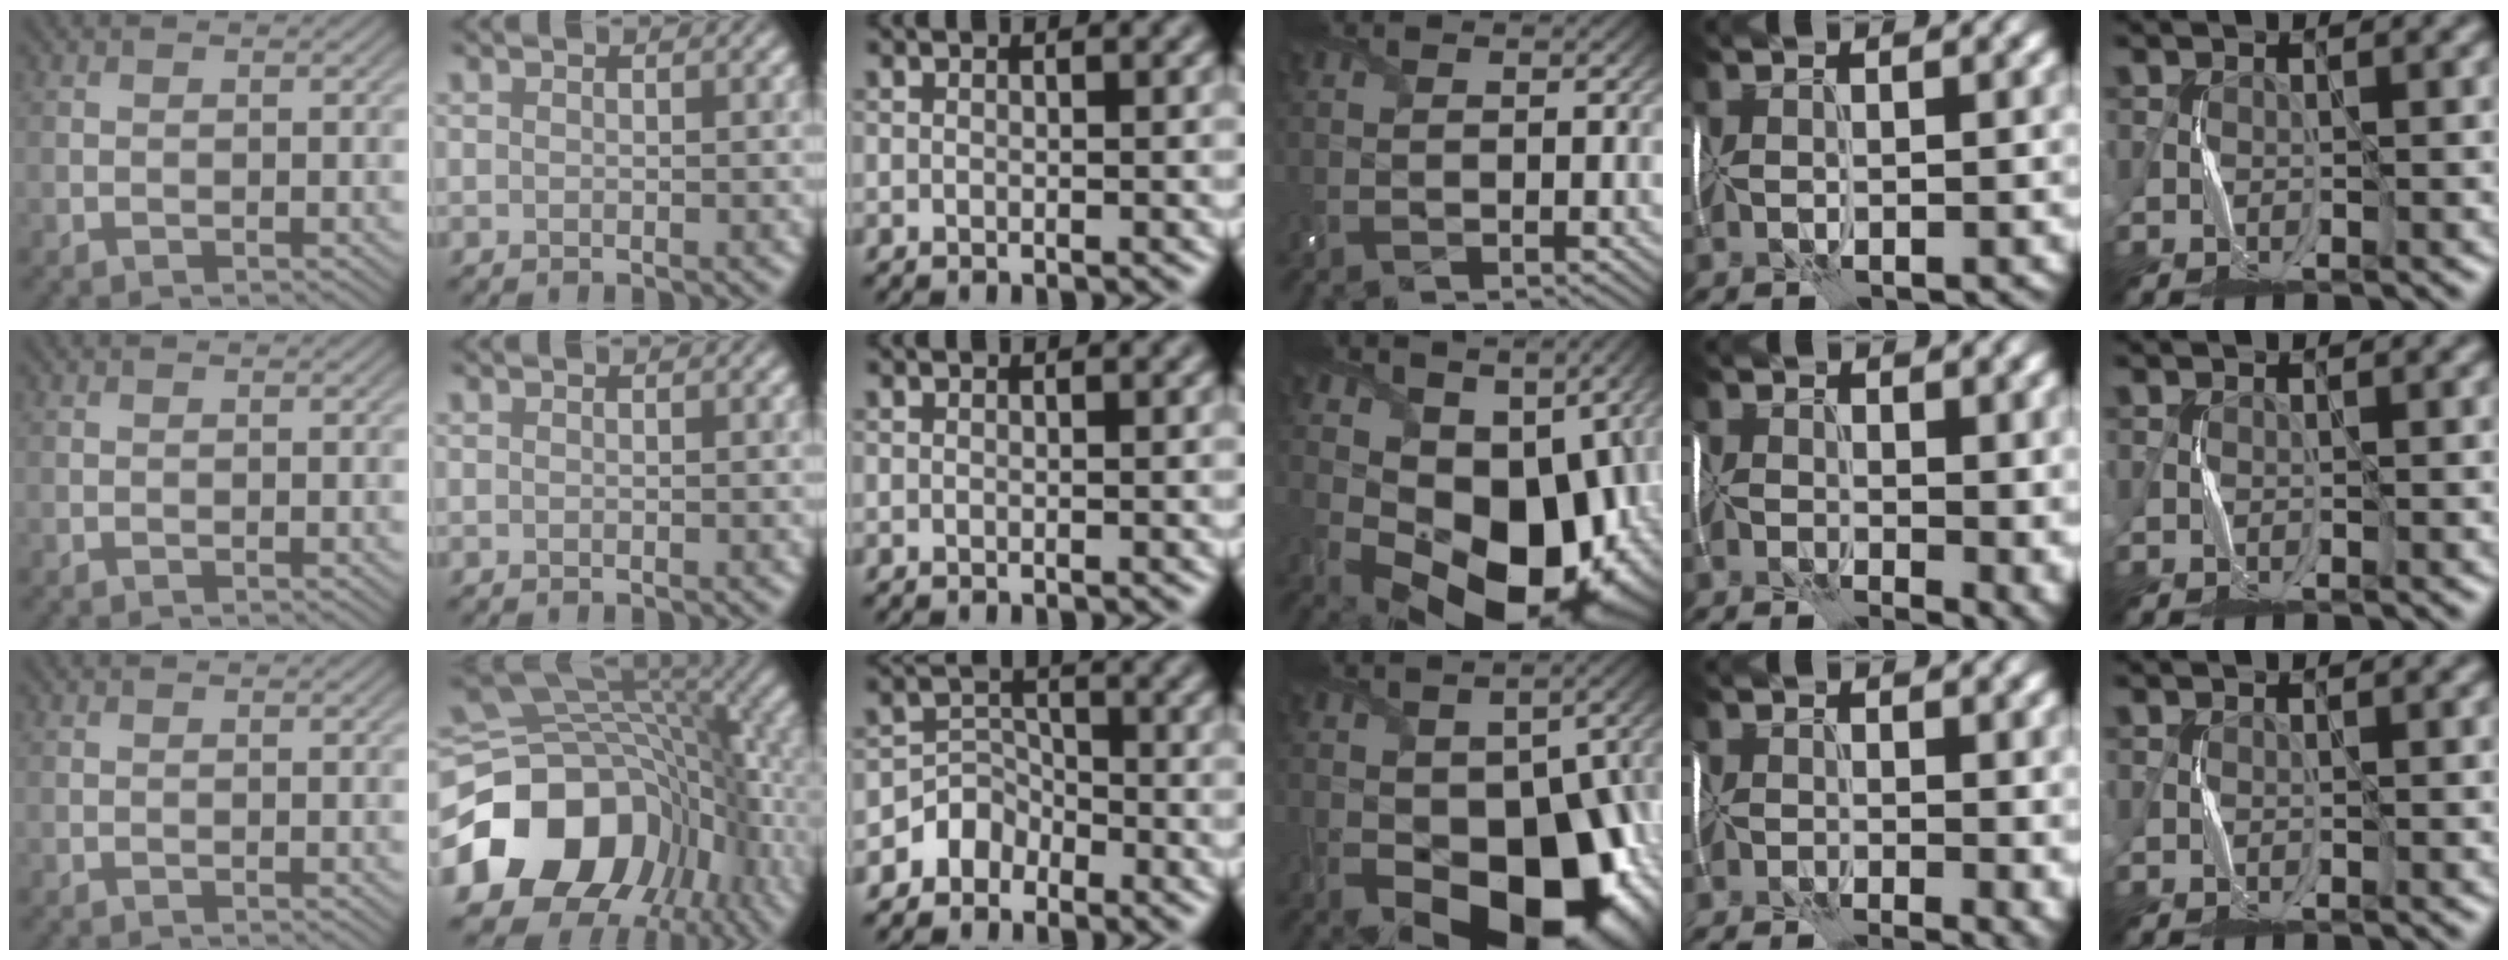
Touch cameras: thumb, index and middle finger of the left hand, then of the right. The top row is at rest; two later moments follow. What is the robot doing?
{"motion": "wrap", "object": "receipt paper"}